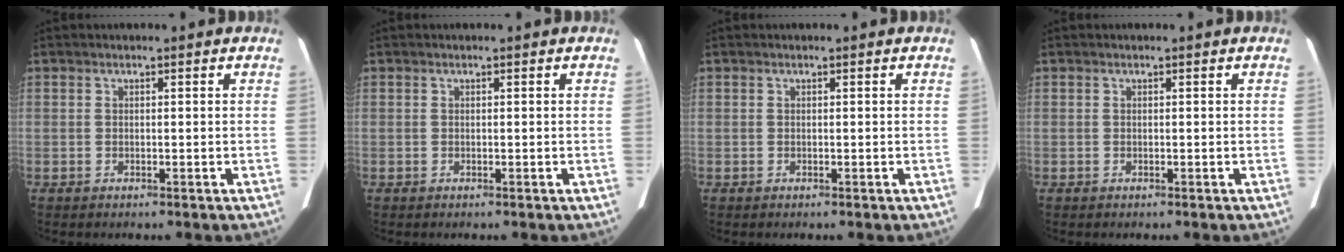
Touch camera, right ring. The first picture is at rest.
{"total": 0.0}
{"total": 0.0}
{"total": 0.0}